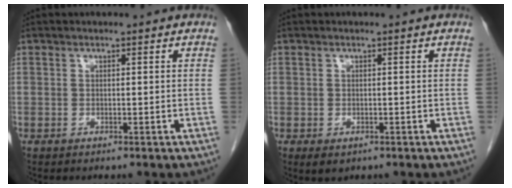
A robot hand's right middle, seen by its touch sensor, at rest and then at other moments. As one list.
[{"total": 1.9, "force": [-0.9, 1.2, 1.2], "torque": [-0.015, -0.001, -0.003]}]